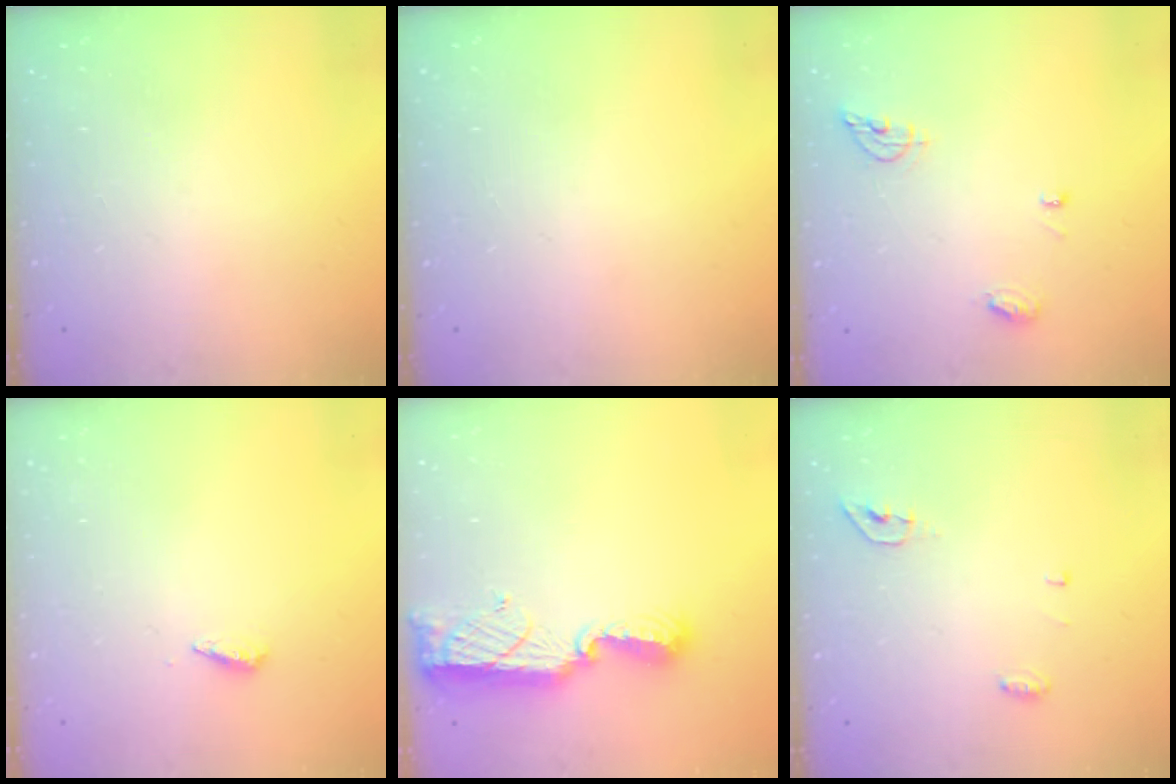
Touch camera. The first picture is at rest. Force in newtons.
{"total": 0.0}
{"total": 6.7, "press": 6.7, "slide": 0.3}
{"total": 2.9, "press": 2.9, "slide": 0.3}
{"total": 10.8, "press": 10.5, "slide": 2.5}
{"total": 4.5, "press": 4.2, "slide": 1.5}